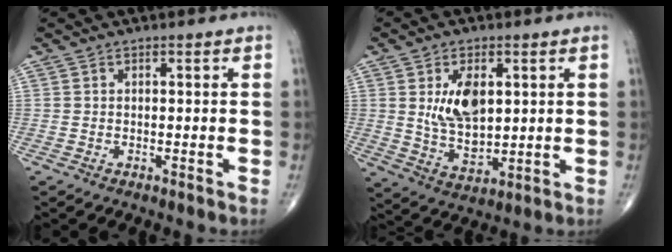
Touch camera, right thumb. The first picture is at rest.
{"total": 10.1, "force": [2.3, 5.7, 7.9], "torque": [-0.124, -0.021, 0.055]}